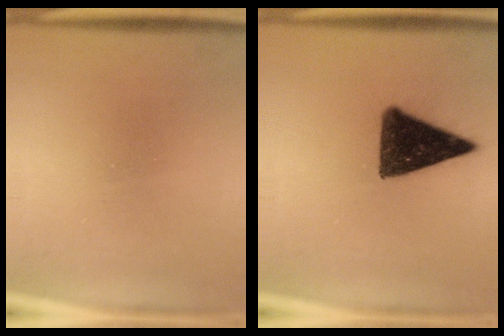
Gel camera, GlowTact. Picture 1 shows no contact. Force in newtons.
{"total": 11.5}